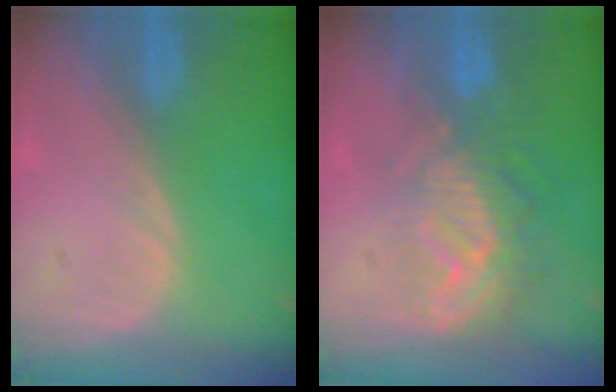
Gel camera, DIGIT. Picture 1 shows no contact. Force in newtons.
{"total": 9.5, "press": 8.3, "slide": 4.7}